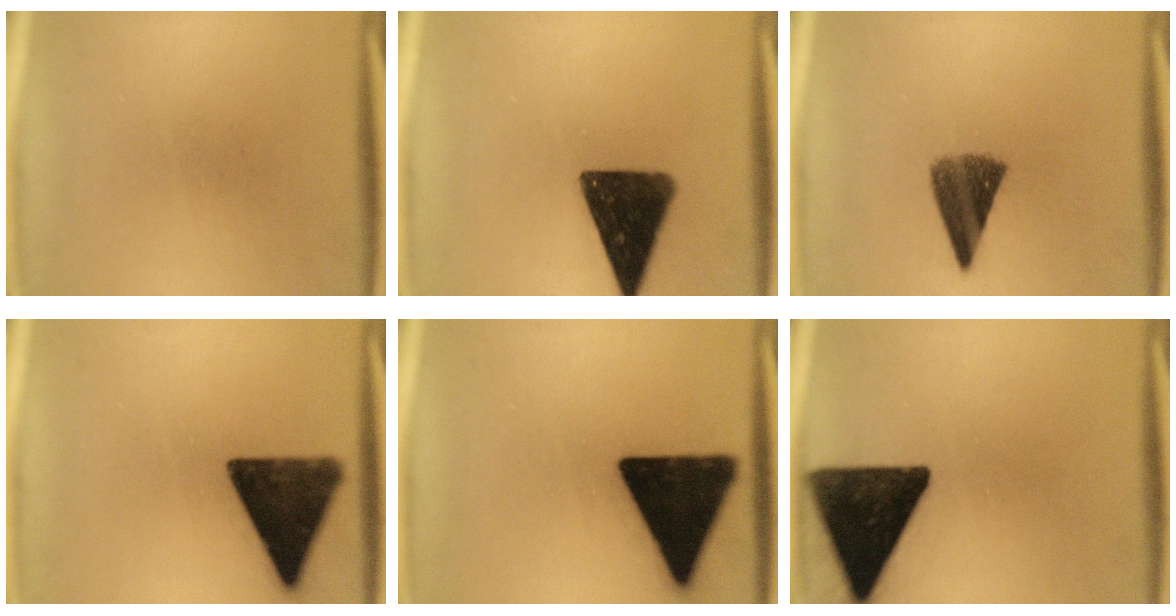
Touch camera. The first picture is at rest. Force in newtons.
{"total": 14.3}
{"total": 8.0}
{"total": 14.6}
{"total": 19.6}
{"total": 17.3}